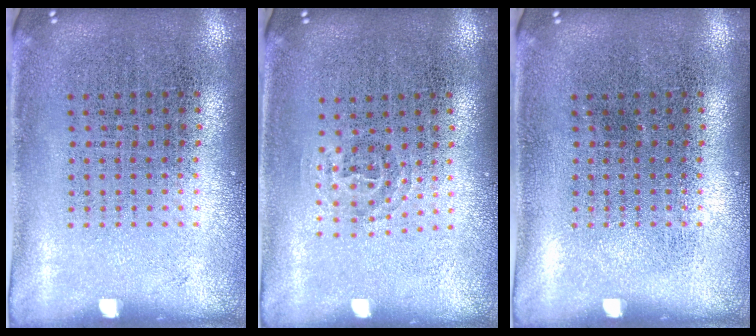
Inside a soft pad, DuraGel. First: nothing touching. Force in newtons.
{"total": 0.9, "press": 0.6, "slide": 0.7}
{"total": 0.0}